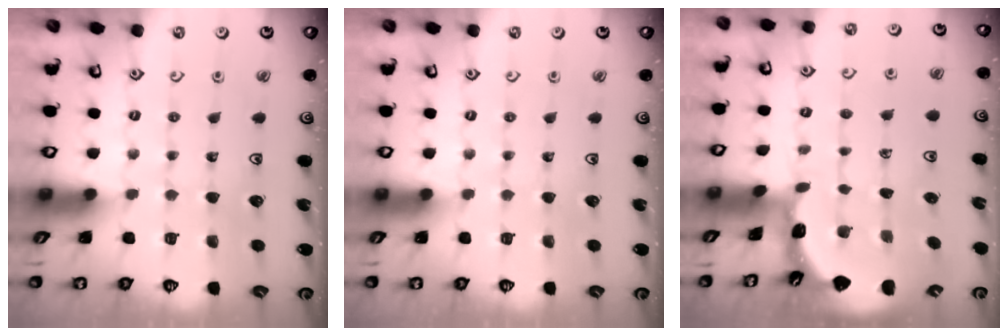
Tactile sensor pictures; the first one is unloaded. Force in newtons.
{"total": 0.0}
{"total": 1.8, "press": 1.8, "slide": 0.2}